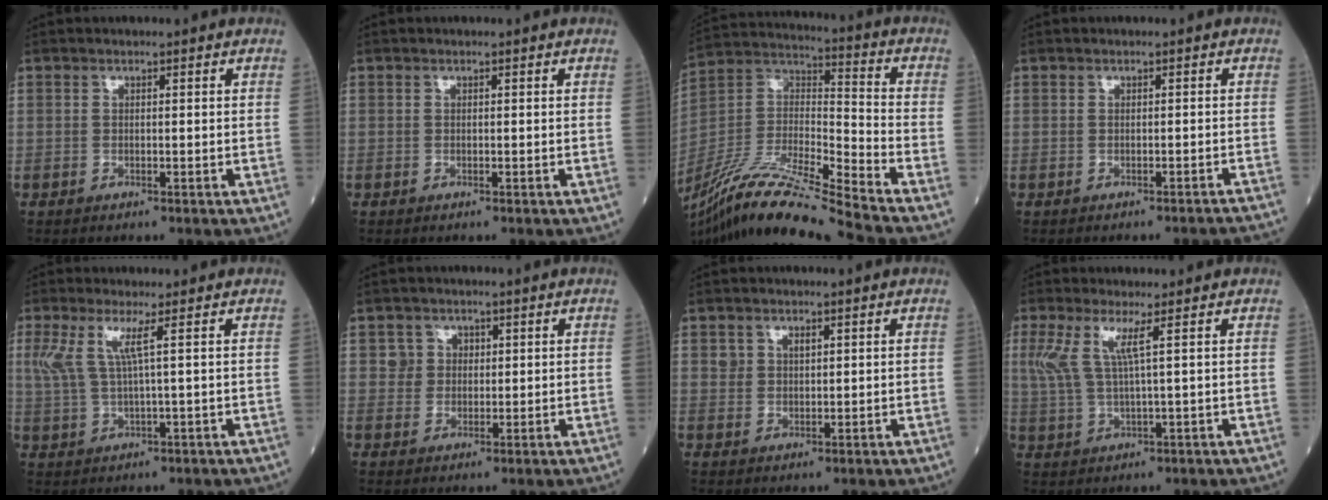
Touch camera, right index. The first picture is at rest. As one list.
[{"total": 0.0}, {"total": 21.3, "force": [-18.5, -1.3, 10.5], "torque": [-0.235, -0.015, -0.345]}, {"total": 5.1, "force": [-5.0, -0.3, 1.0], "torque": [-0.006, -0.010, -0.050]}, {"total": 4.6, "force": [1.8, -0.2, 4.3], "torque": [-0.101, 0.011, 0.043]}, {"total": 3.0, "force": [0.9, 2.9, 0.2], "torque": [0.005, 0.006, 0.013]}, {"total": 2.1, "force": [1.0, 1.5, 1.0], "torque": [-0.020, 0.005, 0.020]}, {"total": 5.2, "force": [2.1, 0.0, 4.7], "torque": [-0.114, 0.010, 0.049]}]